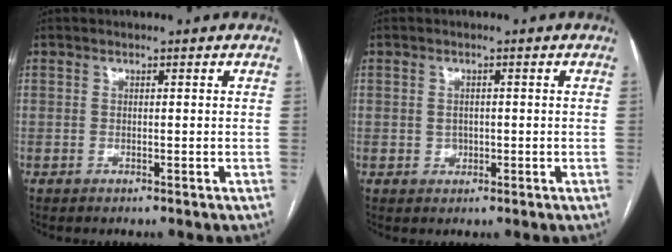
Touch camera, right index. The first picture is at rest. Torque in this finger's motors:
{"motor_torque": [-0.04, 0.00, -0.02, 0.00]}